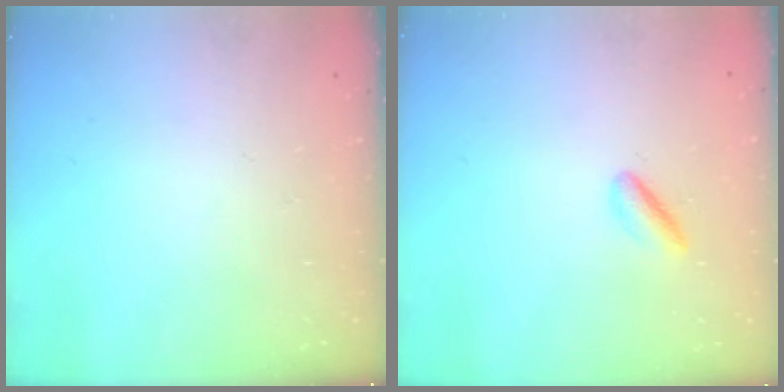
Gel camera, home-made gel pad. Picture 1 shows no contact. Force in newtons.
{"total": 3.3, "press": 3.3, "slide": 0.4}